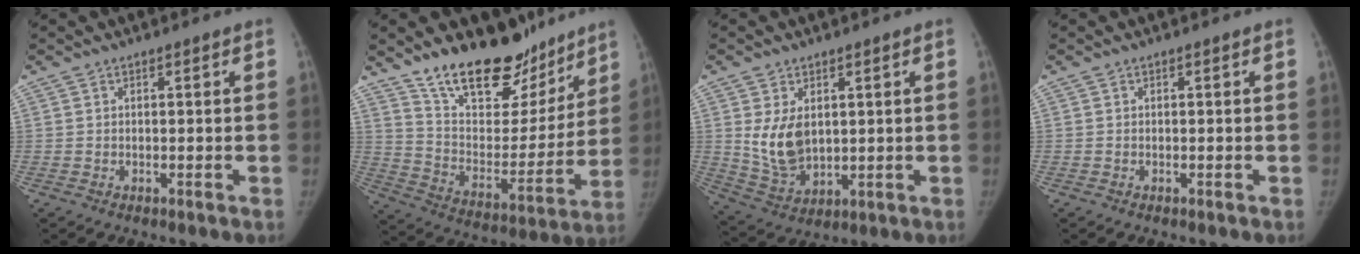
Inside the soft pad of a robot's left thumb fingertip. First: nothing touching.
{"total": 23.8, "force": [18.0, 11.0, 11.1], "torque": [-0.125, -0.096, 0.295]}
{"total": 9.0, "force": [2.0, 6.0, 6.4], "torque": [-0.103, -0.022, 0.057]}
{"total": 0.0}